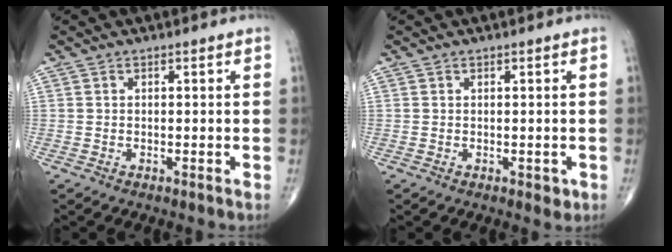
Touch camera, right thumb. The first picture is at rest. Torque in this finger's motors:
{"motor_torque": [0.35, 0.42, -0.25, -0.22, 0.04]}